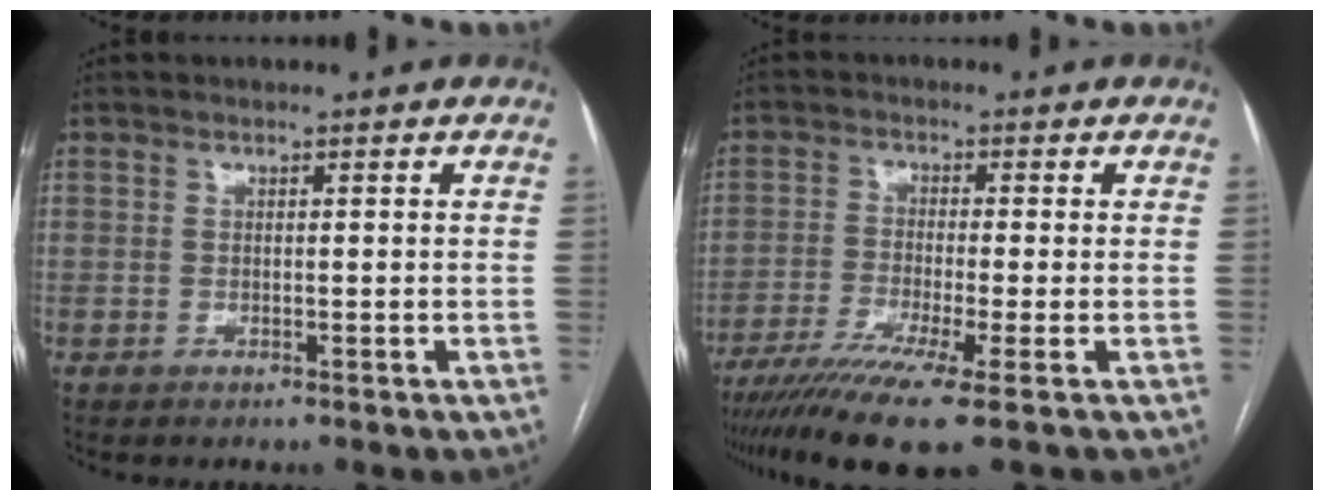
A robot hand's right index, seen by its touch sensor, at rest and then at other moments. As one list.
[{"total": 10.1, "force": [-6.7, -0.5, 7.5], "torque": [-0.125, -0.023, -0.111]}]